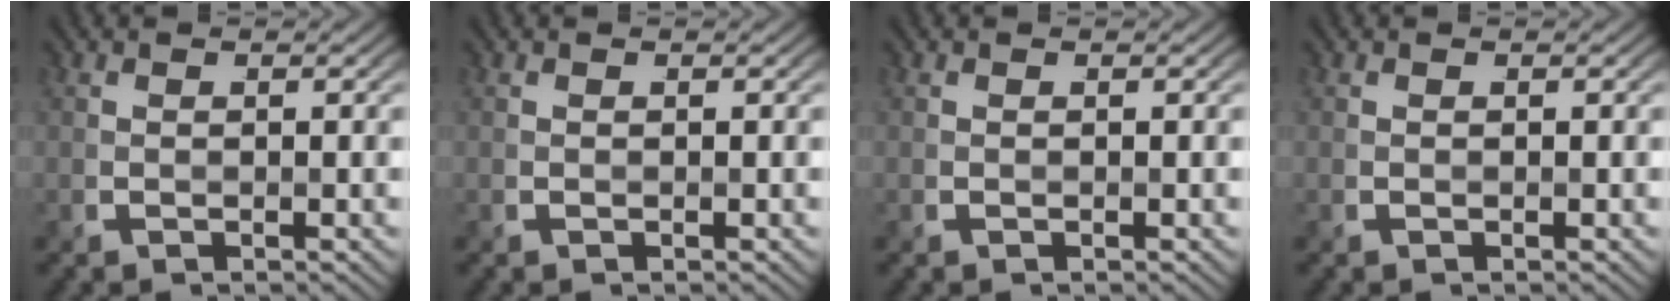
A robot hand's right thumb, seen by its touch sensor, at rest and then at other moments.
{"total": 0.0}
{"total": 0.0}
{"total": 0.0}